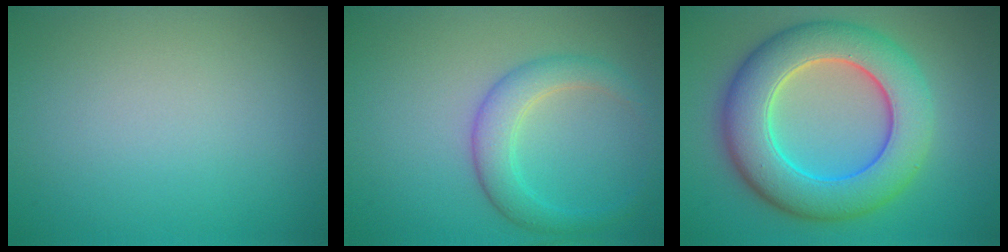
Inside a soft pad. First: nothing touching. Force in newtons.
{"total": 3.3, "press": 3.3, "slide": 0.1}
{"total": 9.9, "press": 9.9, "slide": 0.3}